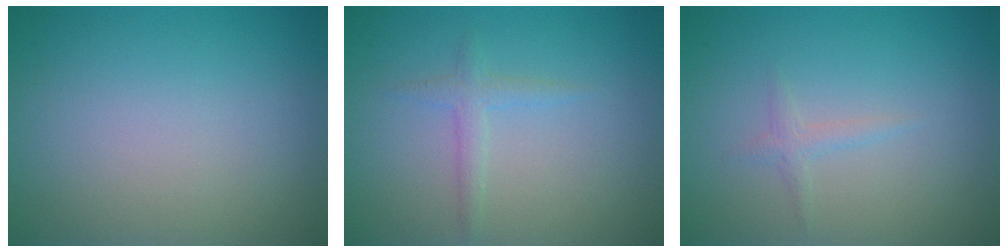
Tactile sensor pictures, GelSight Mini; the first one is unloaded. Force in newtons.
{"total": 1.4, "press": 1.4, "slide": 0.1}
{"total": 1.0, "press": 1.0, "slide": 0.1}